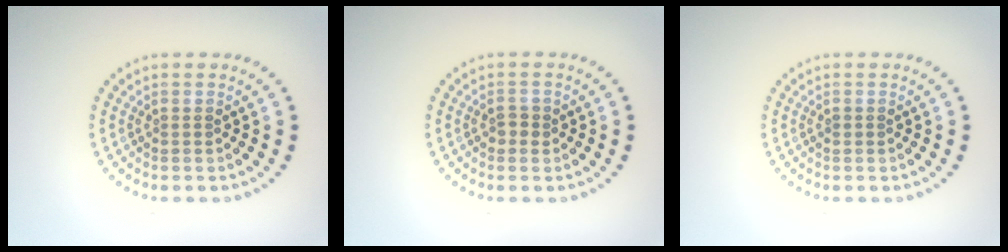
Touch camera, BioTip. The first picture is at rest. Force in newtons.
{"total": 1.2, "press": 1.1, "slide": 0.2}
{"total": 0.5, "press": 0.5, "slide": 0.2}